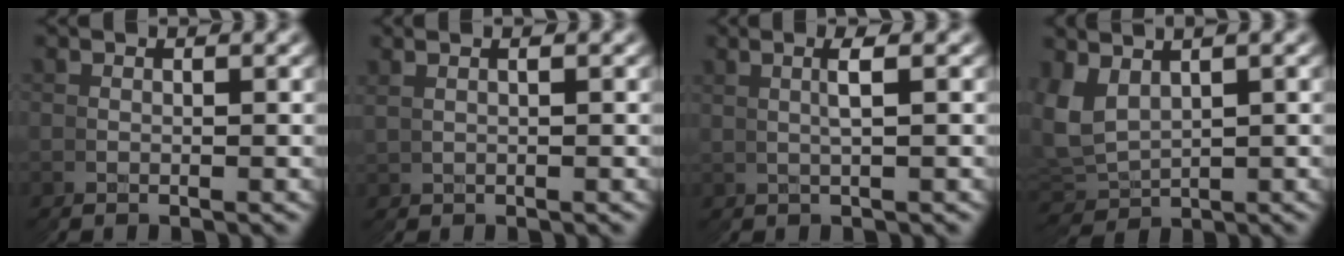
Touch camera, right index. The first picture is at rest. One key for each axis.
{"total": 1.0, "fx": 0.8, "fy": -0.4, "fz": 0.4, "tx": 0.000, "ty": 0.011, "tz": 0.015}
{"total": 2.0, "fx": 1.0, "fy": -1.4, "fz": 1.0, "tx": -0.014, "ty": 0.020, "tz": 0.018}
{"total": 5.9, "fx": -0.3, "fy": 5.3, "fz": 2.6, "tx": -0.085, "ty": -0.030, "tz": 0.015}